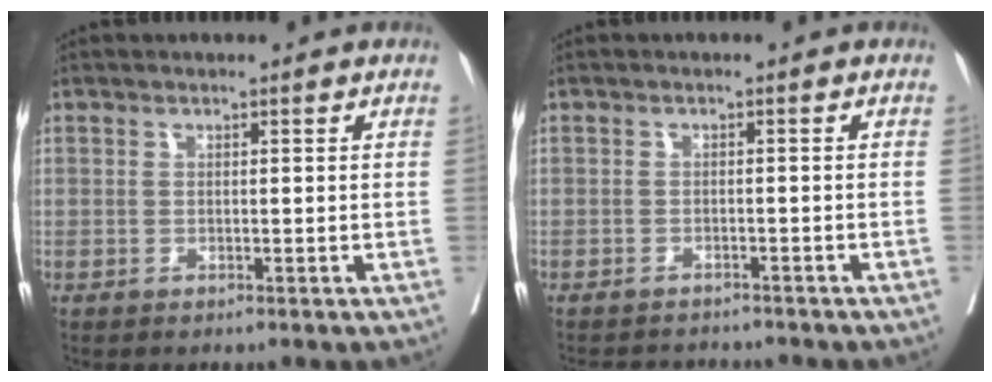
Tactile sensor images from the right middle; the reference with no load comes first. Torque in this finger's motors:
{"motor_torque": [0.07, -0.14, -0.02, 0.00]}